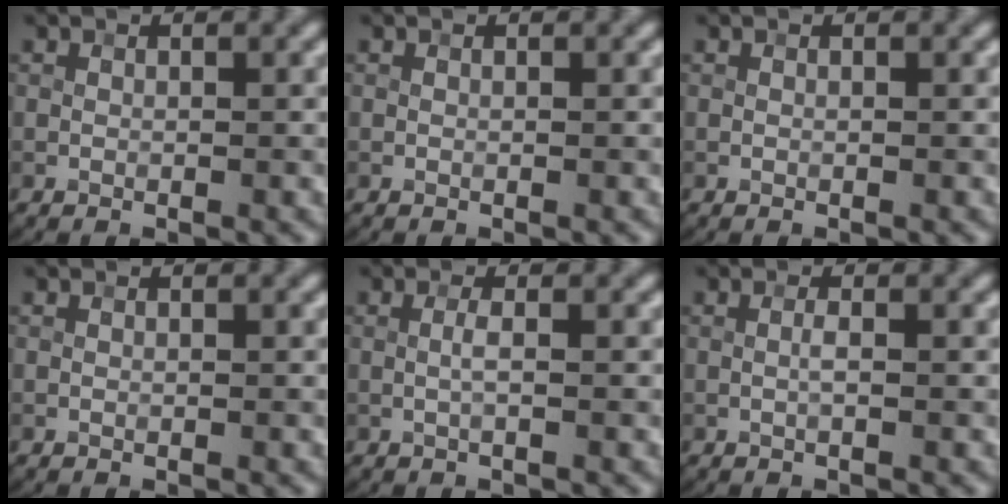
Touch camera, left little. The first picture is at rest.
{"total": 0.0}
{"total": 0.0}
{"total": 0.0}
{"total": 1.0, "force": [-0.1, 0.0, 1.0], "torque": [-0.020, 0.002, -0.004]}
{"total": 0.8, "force": [-0.2, 0.0, 0.8], "torque": [-0.014, 0.001, -0.005]}